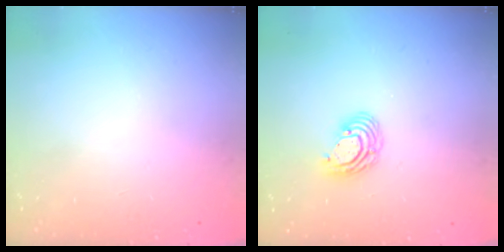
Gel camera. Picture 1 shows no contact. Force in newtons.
{"total": 7.3, "press": 7.1, "slide": 1.3}